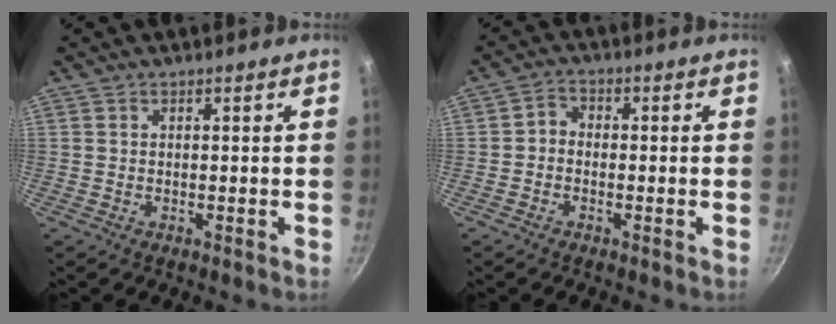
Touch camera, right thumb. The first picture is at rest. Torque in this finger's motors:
{"motor_torque": [-0.10, 0.09, 0.33, -0.31, 0.02]}